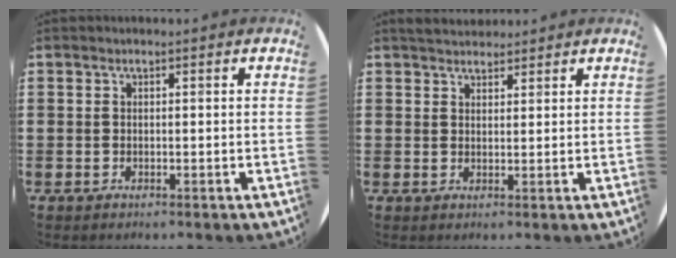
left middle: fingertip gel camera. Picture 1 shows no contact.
{"total": 2.7, "force": [2.6, 0.7, 0.1], "torque": [-0.006, -0.003, 0.050]}